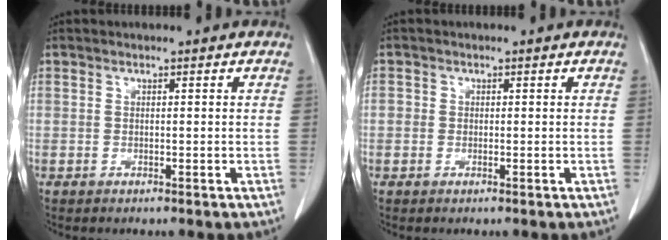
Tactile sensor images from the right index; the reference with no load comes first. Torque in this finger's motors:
{"motor_torque": [0.01, 0.19, 0.08, 0.03]}